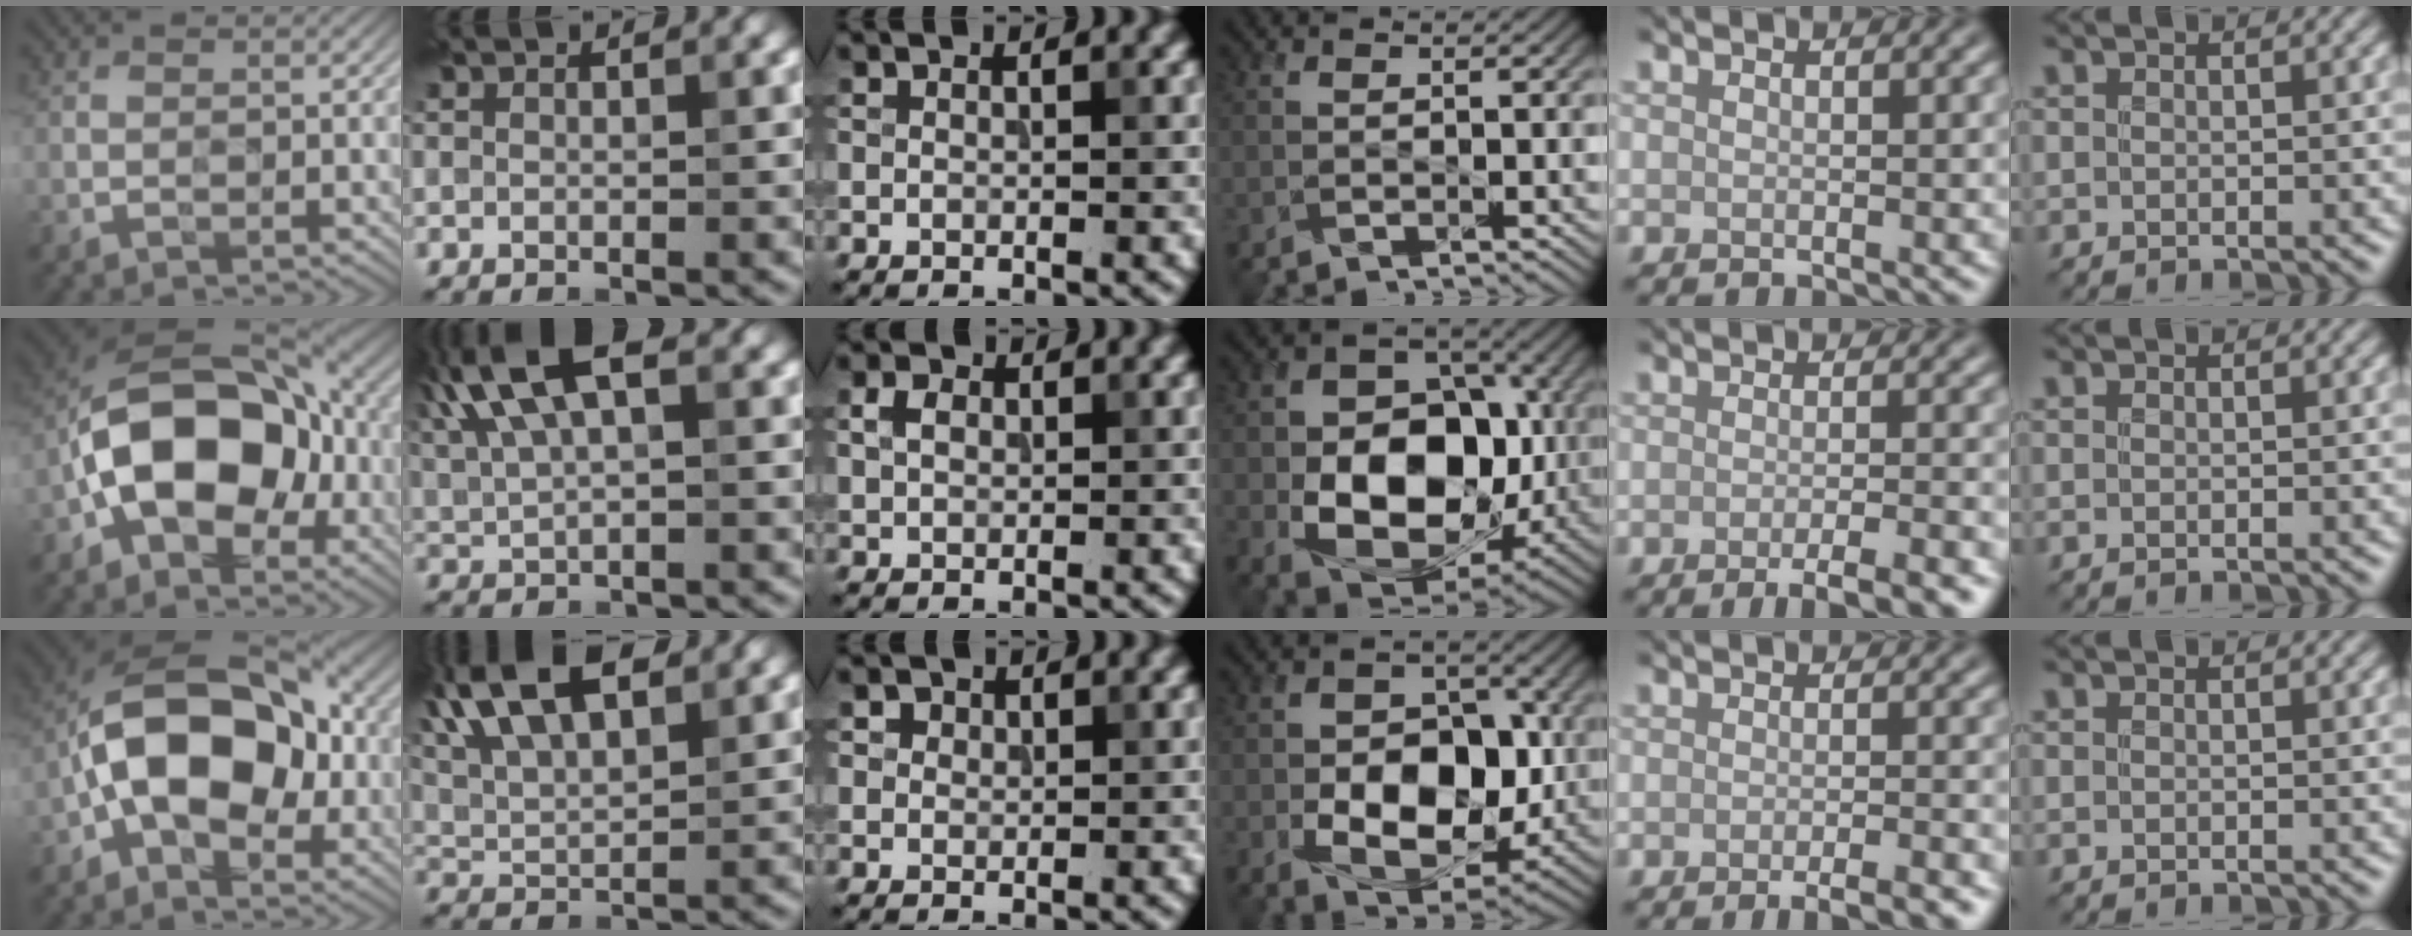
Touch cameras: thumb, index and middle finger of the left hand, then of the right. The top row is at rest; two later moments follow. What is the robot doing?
{"motion": "wipe", "object": "bowl"}